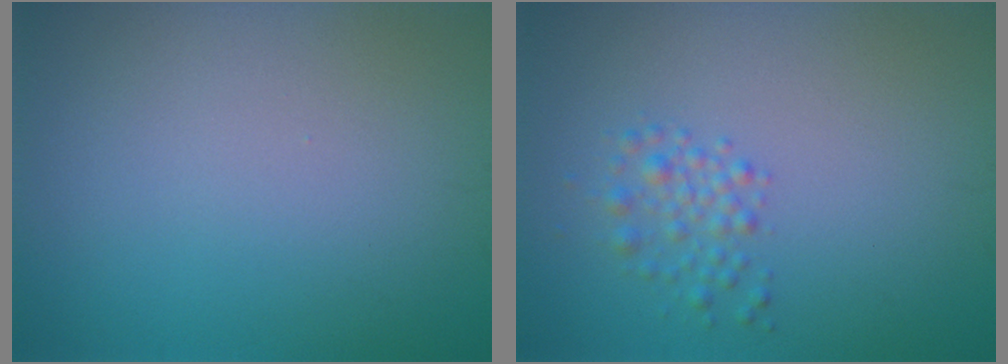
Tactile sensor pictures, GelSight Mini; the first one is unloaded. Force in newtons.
{"total": 1.8, "press": 1.8, "slide": 0.1}